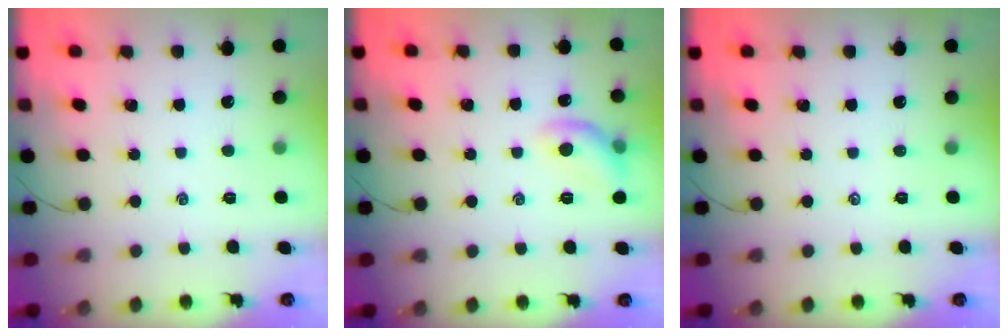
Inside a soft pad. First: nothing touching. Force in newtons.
{"total": 9.8, "press": 9.8, "slide": 0.2}
{"total": 0.0}